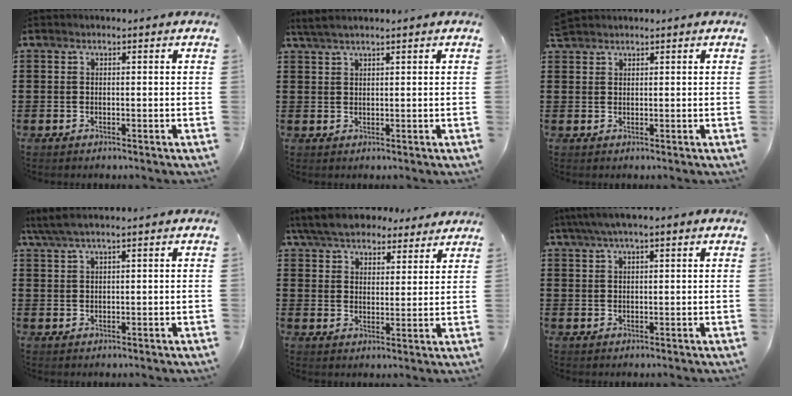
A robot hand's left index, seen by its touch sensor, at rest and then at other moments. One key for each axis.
{"total": 2.0, "fx": 1.6, "fy": 0.0, "fz": 1.2, "tx": -0.024, "ty": 0.001, "tz": 0.031}
{"total": 1.6, "fx": 1.5, "fy": 0.4, "fz": 0.3, "tx": -0.009, "ty": 0.002, "tz": 0.031}
{"total": 3.2, "fx": 2.3, "fy": 0.2, "fz": 2.3, "tx": -0.048, "ty": 0.003, "tz": 0.042}
{"total": 6.9, "fx": 6.3, "fy": 1.9, "fz": 1.9, "tx": -0.063, "ty": -0.015, "tz": 0.117}
{"total": 3.3, "fx": 2.1, "fy": 0.6, "fz": 2.5, "tx": -0.050, "ty": 0.006, "tz": 0.038}